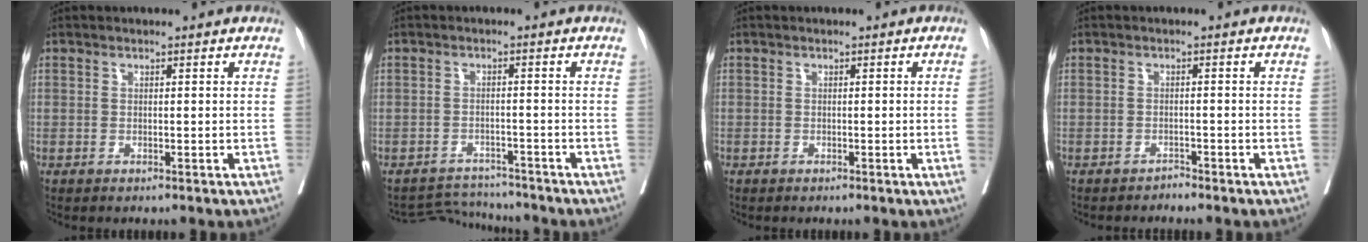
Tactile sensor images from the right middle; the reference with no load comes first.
{"total": 4.3, "force": [-3.9, 0.4, -1.7], "torque": [0.026, 0.005, -0.058]}
{"total": 0.8, "force": [-0.2, -0.2, 0.8], "torque": [-0.009, 0.000, -0.003]}
{"total": 0.9, "force": [-0.9, 0.0, -0.2], "torque": [0.004, -0.004, -0.016]}